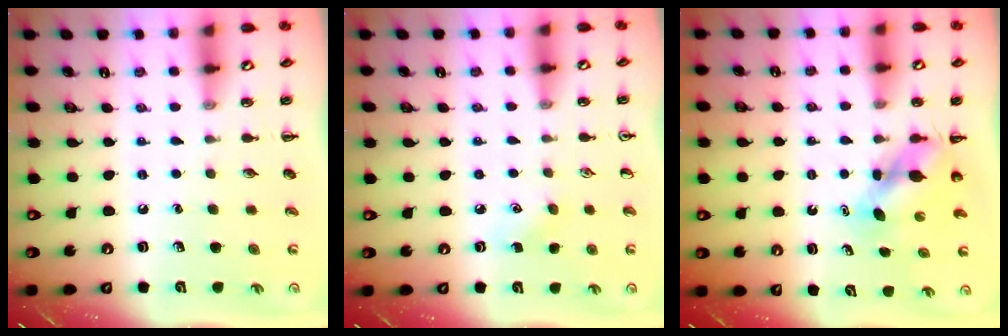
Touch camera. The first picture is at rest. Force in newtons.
{"total": 4.4, "press": 4.2, "slide": 1.2}
{"total": 5.1, "press": 5.1, "slide": 0.6}